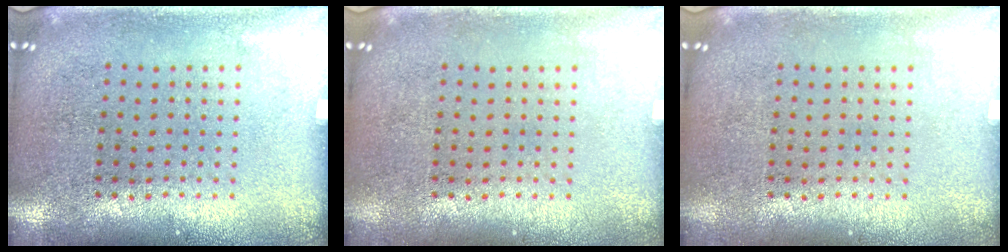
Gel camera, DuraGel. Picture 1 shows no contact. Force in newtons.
{"total": 0.0}
{"total": 0.0}